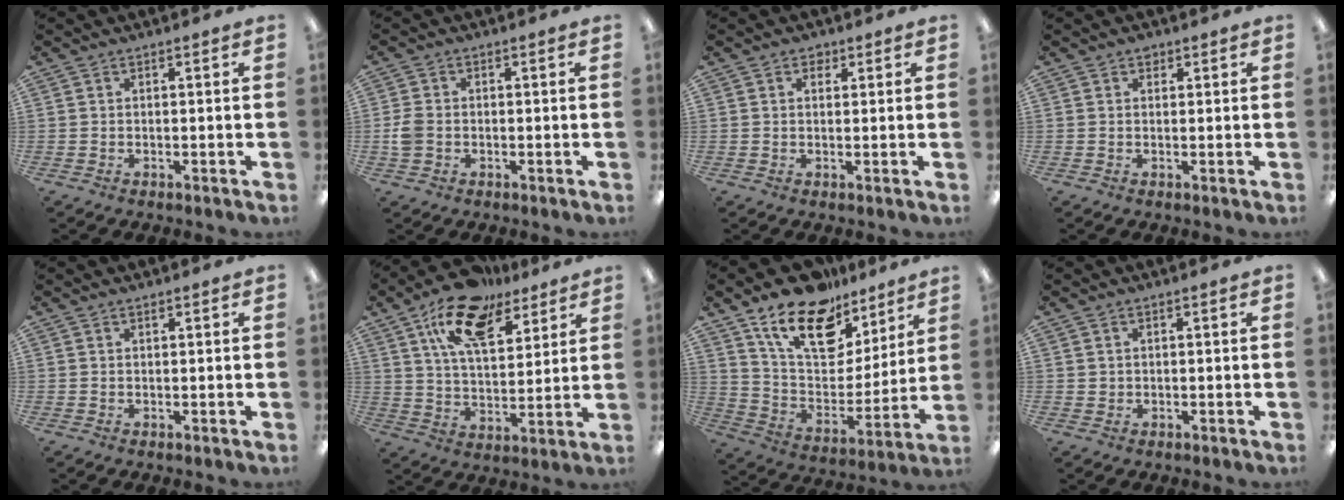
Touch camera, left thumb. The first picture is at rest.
{"total": 4.0, "force": [-0.7, 3.2, 2.4], "torque": [-0.046, 0.007, -0.012]}
{"total": 2.0, "force": [1.2, 1.3, 0.9], "torque": [-0.004, -0.002, 0.017]}
{"total": 1.4, "force": [0.9, 1.0, 0.4], "torque": [-0.001, 0.000, 0.015]}
{"total": 0.7, "force": [0.6, 0.3, 0.1], "torque": [-0.003, -0.001, 0.012]}
{"total": 15.9, "force": [10.6, 7.2, 9.4], "torque": [-0.160, -0.041, 0.186]}
{"total": 19.1, "force": [13.3, 10.0, 9.3], "torque": [-0.169, -0.079, 0.240]}
{"total": 0.9, "force": [0.5, 0.7, 0.0], "torque": [-0.002, 0.003, 0.010]}